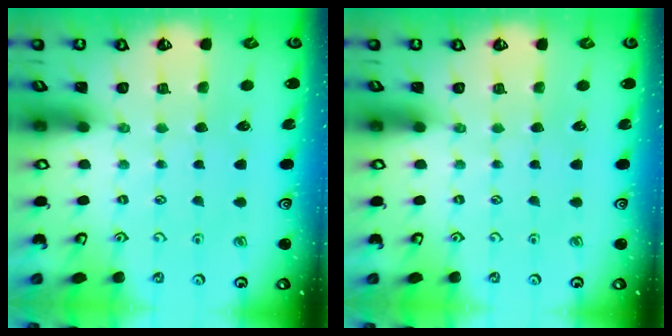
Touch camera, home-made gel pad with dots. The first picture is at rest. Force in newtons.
{"total": 0.0}